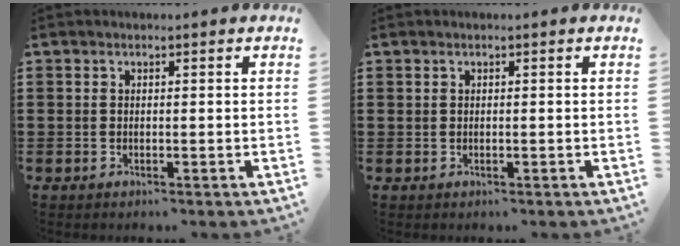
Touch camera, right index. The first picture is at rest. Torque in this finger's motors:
{"motor_torque": [0.23, 0.38, 0.02, -0.01]}